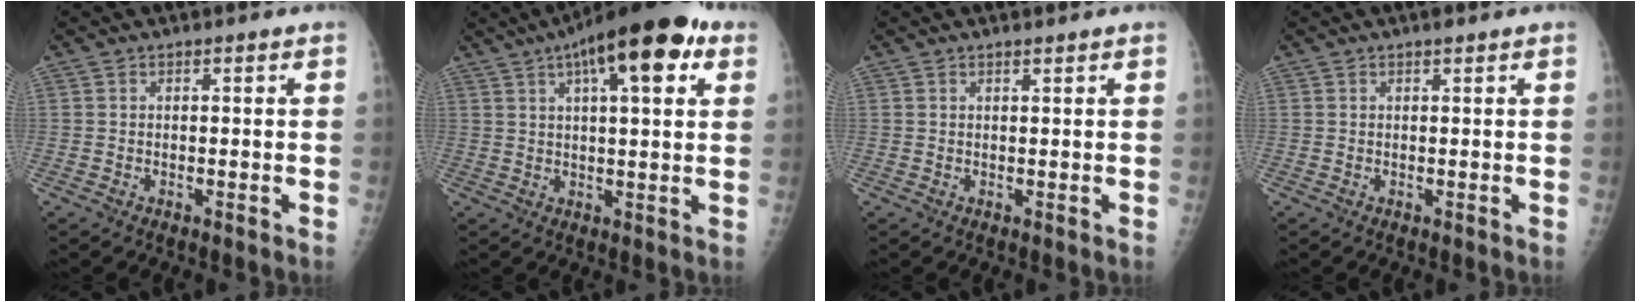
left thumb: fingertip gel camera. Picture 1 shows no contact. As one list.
[{"total": 16.2, "force": [7.7, 5.2, 13.3], "torque": [-0.180, 0.004, 0.110]}, {"total": 0.7, "force": [0.5, 0.0, 0.4], "torque": [-0.007, -0.002, 0.009]}, {"total": 0.8, "force": [0.5, 0.2, 0.6], "torque": [-0.006, 0.001, 0.006]}]